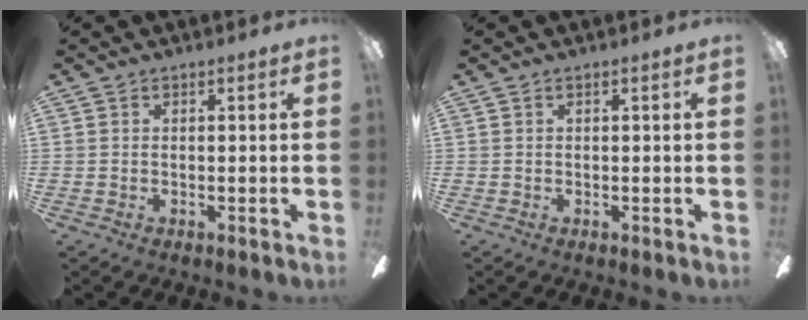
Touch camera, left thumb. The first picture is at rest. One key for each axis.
{"total": 0.0}